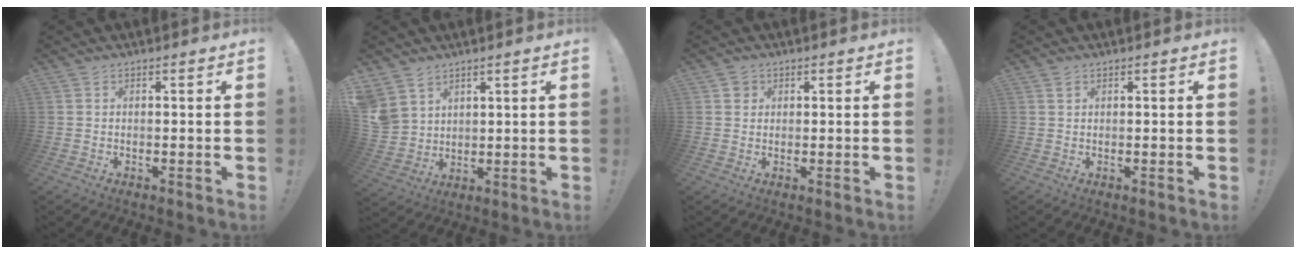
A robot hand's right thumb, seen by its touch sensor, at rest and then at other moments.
{"total": 6.6, "force": [4.3, 4.8, 1.3], "torque": [-0.039, -0.026, 0.093]}
{"total": 2.2, "force": [1.0, 2.0, 0.3], "torque": [0.002, -0.001, 0.017]}
{"total": 0.8, "force": [0.6, 0.4, 0.4], "torque": [-0.002, -0.003, 0.010]}